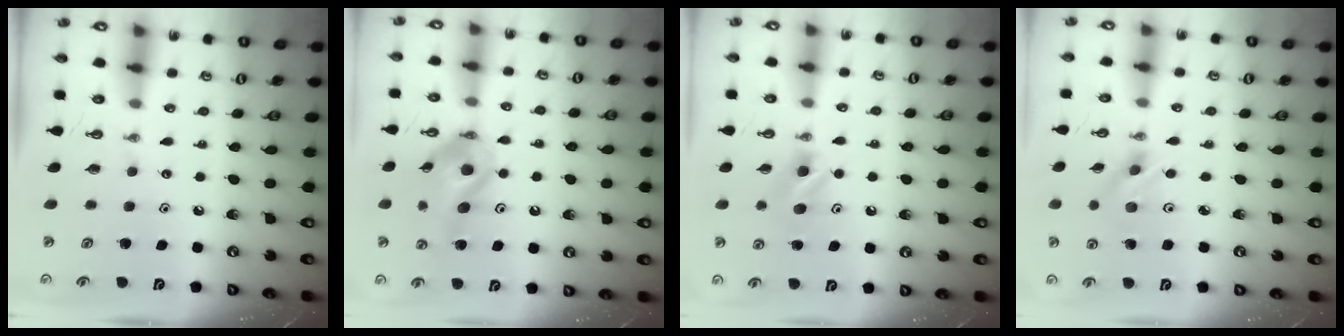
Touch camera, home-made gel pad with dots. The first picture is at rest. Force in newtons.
{"total": 11.4, "press": 11.3, "slide": 1.2}
{"total": 5.7, "press": 5.5, "slide": 1.5}
{"total": 2.7, "press": 2.7, "slide": 0.3}